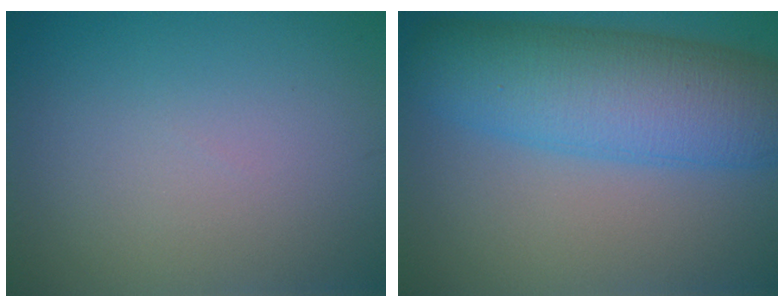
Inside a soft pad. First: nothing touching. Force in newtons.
{"total": 9.8, "press": 9.8, "slide": 0.1}